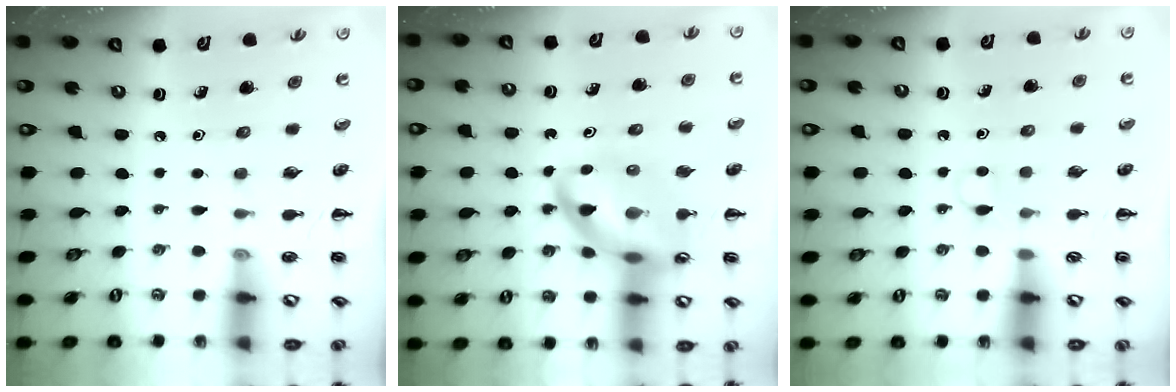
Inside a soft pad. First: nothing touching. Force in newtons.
{"total": 15.2, "press": 14.6, "slide": 3.9}
{"total": 3.1, "press": 2.9, "slide": 1.0}